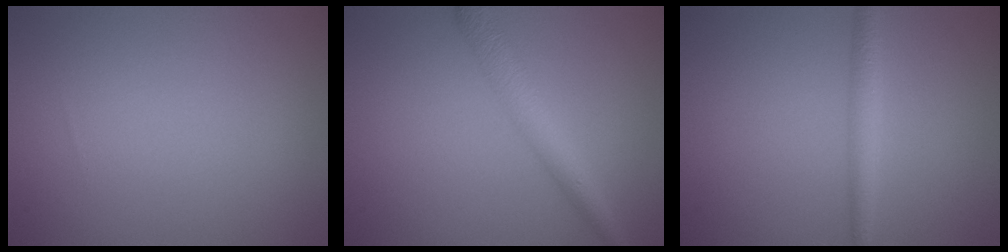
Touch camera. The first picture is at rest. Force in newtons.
{"total": 3.3, "press": 3.3, "slide": 0.1}
{"total": 1.9, "press": 1.9, "slide": 0.1}